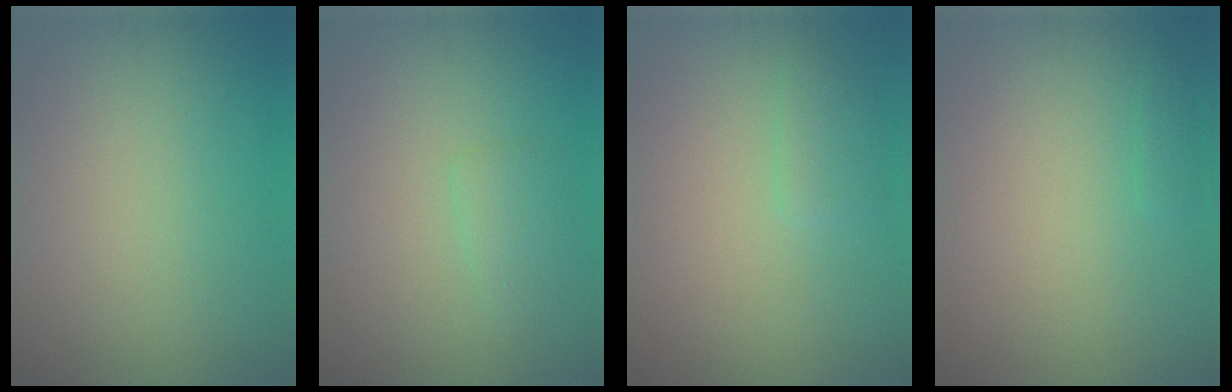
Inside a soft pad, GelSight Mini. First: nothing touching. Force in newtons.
{"total": 1.5, "press": 1.5, "slide": 0.1}
{"total": 1.5, "press": 1.5, "slide": 0.1}
{"total": 0.7, "press": 0.7, "slide": 0.0}